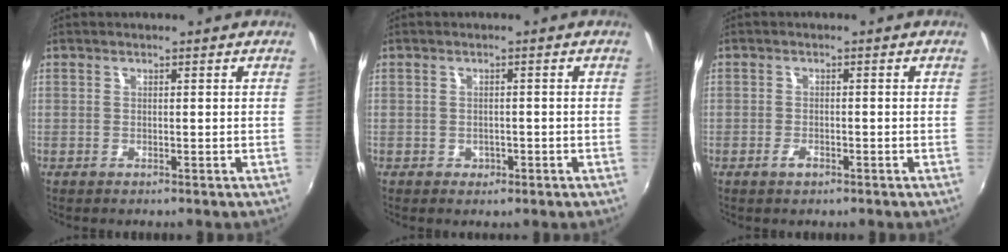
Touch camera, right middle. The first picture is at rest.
{"total": 1.9, "force": [-0.8, 1.6, 0.8], "torque": [-0.014, -0.001, -0.008]}
{"total": 1.7, "force": [-1.1, 0.7, 1.1], "torque": [-0.023, 0.000, -0.021]}